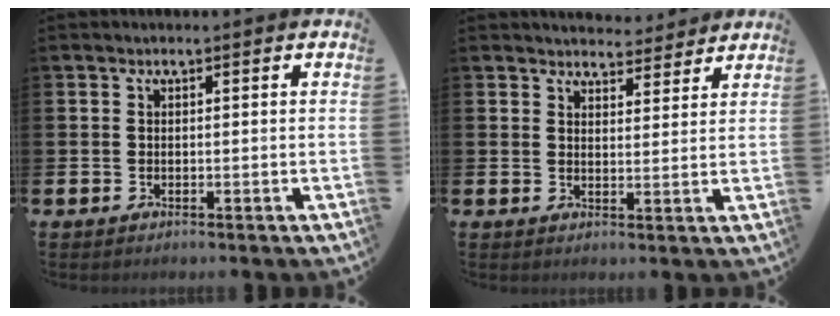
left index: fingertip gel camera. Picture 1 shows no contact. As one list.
[{"total": 4.2, "force": [4.1, 1.1, -0.2], "torque": [0.003, -0.024, 0.073]}]